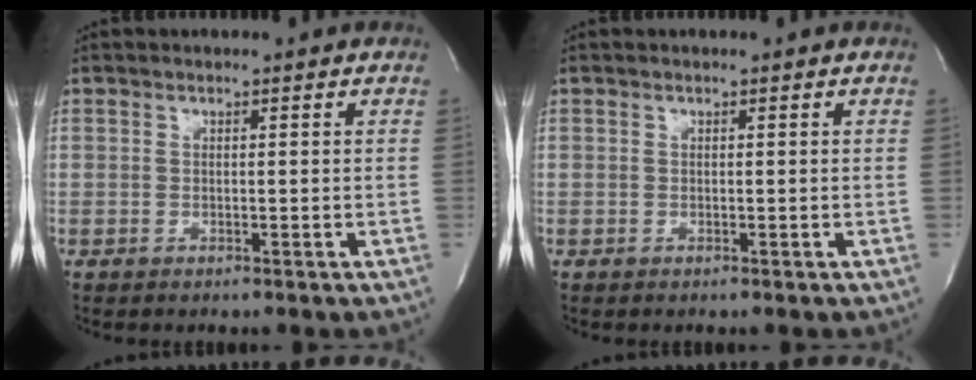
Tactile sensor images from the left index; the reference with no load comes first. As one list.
[{"total": 0.0}]